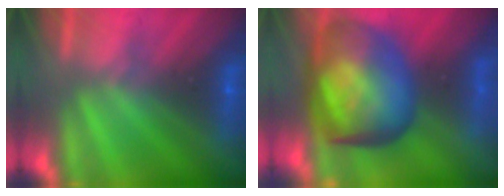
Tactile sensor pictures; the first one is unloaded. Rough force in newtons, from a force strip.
{"total": 7.2}